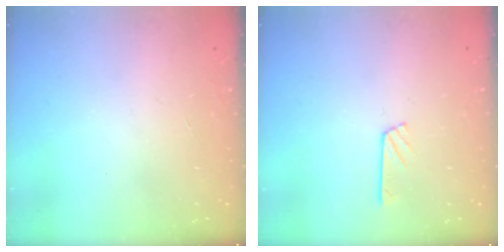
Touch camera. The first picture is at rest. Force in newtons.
{"total": 3.0, "press": 3.0, "slide": 0.3}